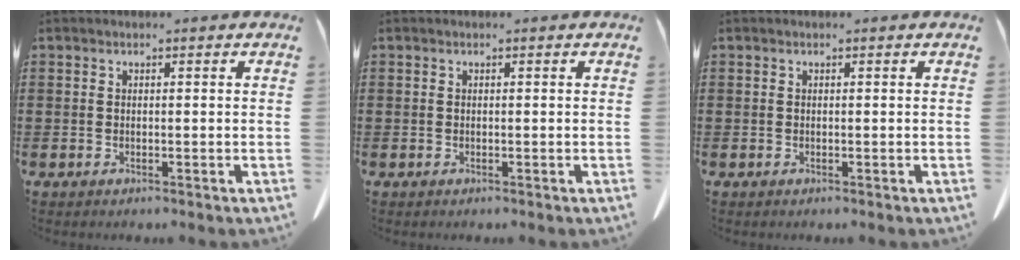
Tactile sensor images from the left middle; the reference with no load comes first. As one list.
[{"total": 0.0}, {"total": 0.0}]